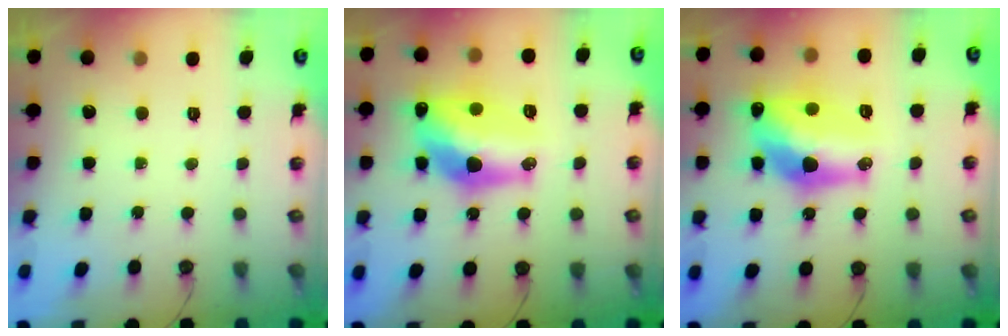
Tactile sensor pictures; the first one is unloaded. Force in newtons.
{"total": 18.0, "press": 17.4, "slide": 4.7}
{"total": 18.0, "press": 17.4, "slide": 4.7}